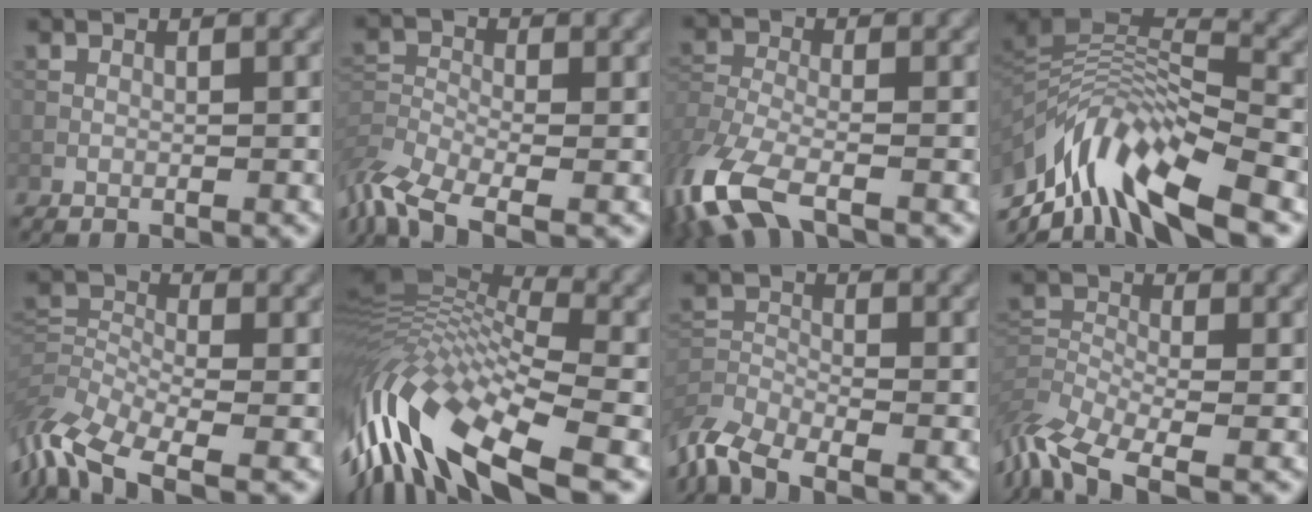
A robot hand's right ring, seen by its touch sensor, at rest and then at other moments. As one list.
[{"total": 6.9, "force": [-5.0, 2.4, 4.0], "torque": [-0.088, -0.013, -0.105]}, {"total": 9.3, "force": [-6.0, 3.7, 6.0], "torque": [-0.156, -0.030, -0.119]}, {"total": 11.9, "force": [-6.6, 4.1, 9.0], "torque": [-0.171, 0.017, -0.118]}, {"total": 8.6, "force": [-5.3, 3.8, 5.6], "torque": [-0.120, -0.010, -0.111]}, {"total": 14.5, "force": [-4.6, 5.8, 12.4], "torque": [-0.261, 0.019, -0.088]}, {"total": 6.2, "force": [-5.1, 2.0, 2.8], "torque": [-0.057, -0.017, -0.105]}, {"total": 7.8, "force": [-5.4, 3.1, 4.8], "torque": [-0.101, -0.008, -0.108]}]